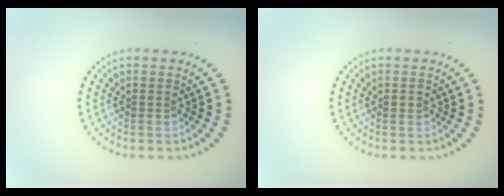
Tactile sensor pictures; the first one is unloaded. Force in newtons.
{"total": 0.9, "press": 0.9, "slide": 0.1}